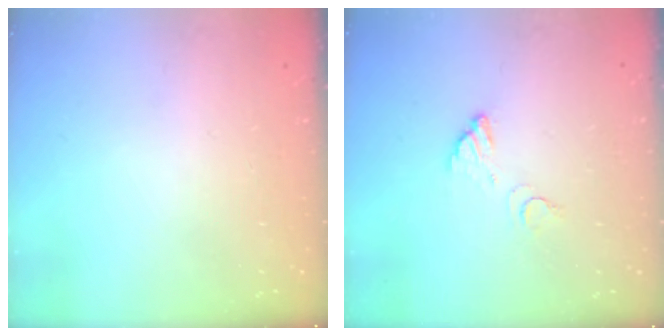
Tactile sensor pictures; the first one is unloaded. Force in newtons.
{"total": 3.7, "press": 3.7, "slide": 0.2}